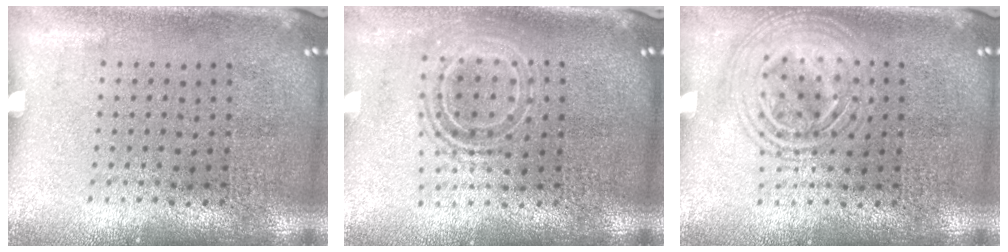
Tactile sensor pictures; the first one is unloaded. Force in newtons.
{"total": 1.6, "press": 1.3, "slide": 1.0}
{"total": 2.9, "press": 2.9, "slide": 0.3}